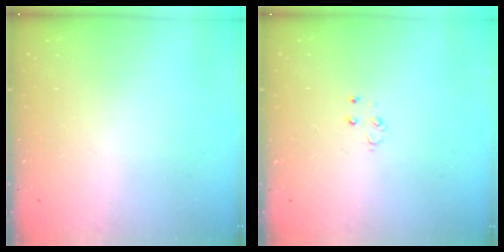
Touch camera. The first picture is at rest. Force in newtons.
{"total": 2.8, "press": 2.8, "slide": 0.3}